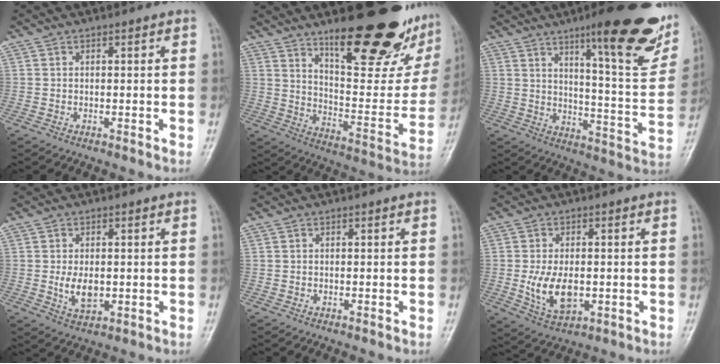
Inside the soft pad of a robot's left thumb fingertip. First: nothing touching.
{"total": 28.6, "force": [18.3, 9.1, 20.0], "torque": [-0.241, -0.096, 0.278]}
{"total": 23.5, "force": [13.4, 5.3, 18.6], "torque": [-0.210, -0.057, 0.191]}
{"total": 5.2, "force": [-0.2, 3.2, 4.1], "torque": [-0.062, -0.008, 0.003]}
{"total": 0.0}
{"total": 8.9, "force": [-1.0, 5.3, 7.0], "torque": [-0.117, -0.012, -0.010]}